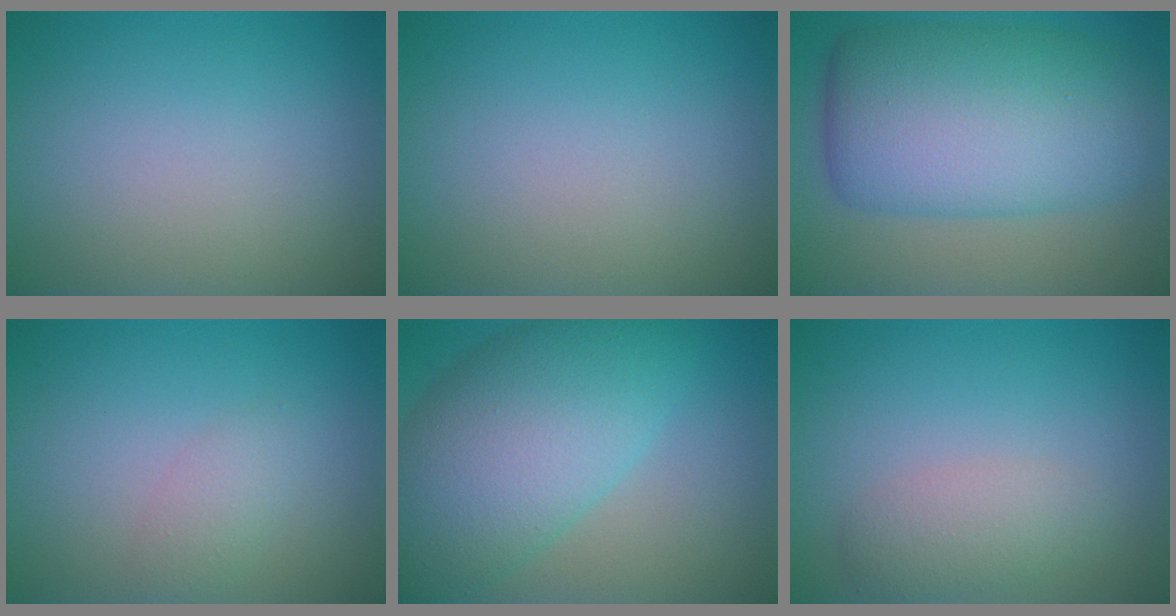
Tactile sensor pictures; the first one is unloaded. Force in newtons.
{"total": 0.0}
{"total": 11.6, "press": 11.6, "slide": 0.1}
{"total": 1.5, "press": 1.5, "slide": 0.1}
{"total": 10.5, "press": 10.5, "slide": 0.4}
{"total": 2.3, "press": 2.3, "slide": 0.1}